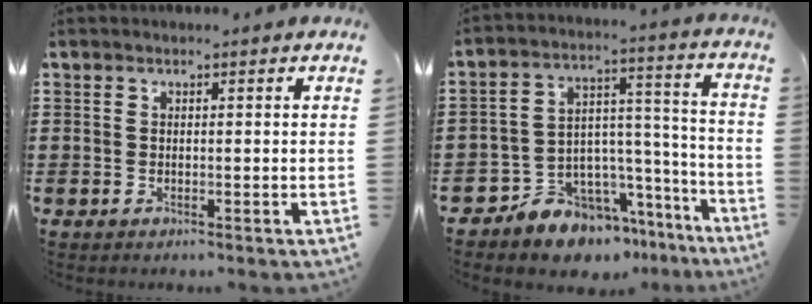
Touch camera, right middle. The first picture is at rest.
{"total": 8.7, "force": [-7.7, 3.8, 1.0], "torque": [-0.030, 0.016, -0.147]}